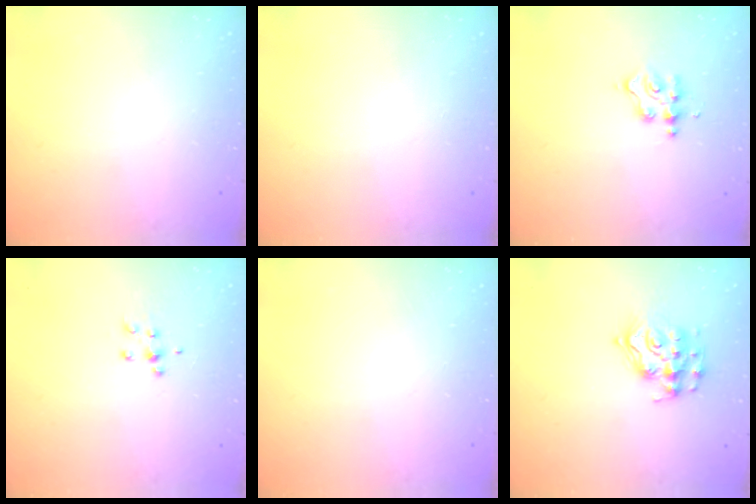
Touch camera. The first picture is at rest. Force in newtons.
{"total": 0.0}
{"total": 3.4, "press": 3.4, "slide": 0.2}
{"total": 5.2, "press": 5.1, "slide": 0.9}
{"total": 0.0}
{"total": 12.1, "press": 12.0, "slide": 0.8}